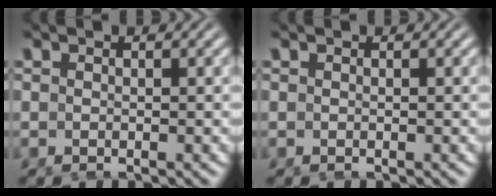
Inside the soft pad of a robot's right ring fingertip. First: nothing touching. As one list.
[{"total": 0.0}]